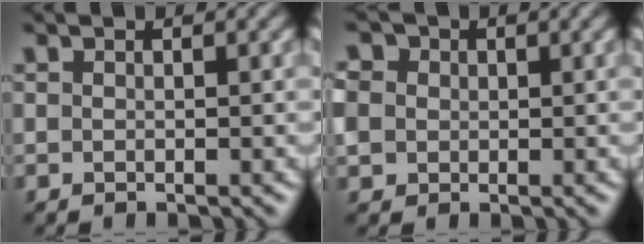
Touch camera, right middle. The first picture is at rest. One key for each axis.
{"total": 5.2, "fx": 0.6, "fy": 4.5, "fz": 2.5, "tx": -0.066, "ty": 0.022, "tz": -0.003}